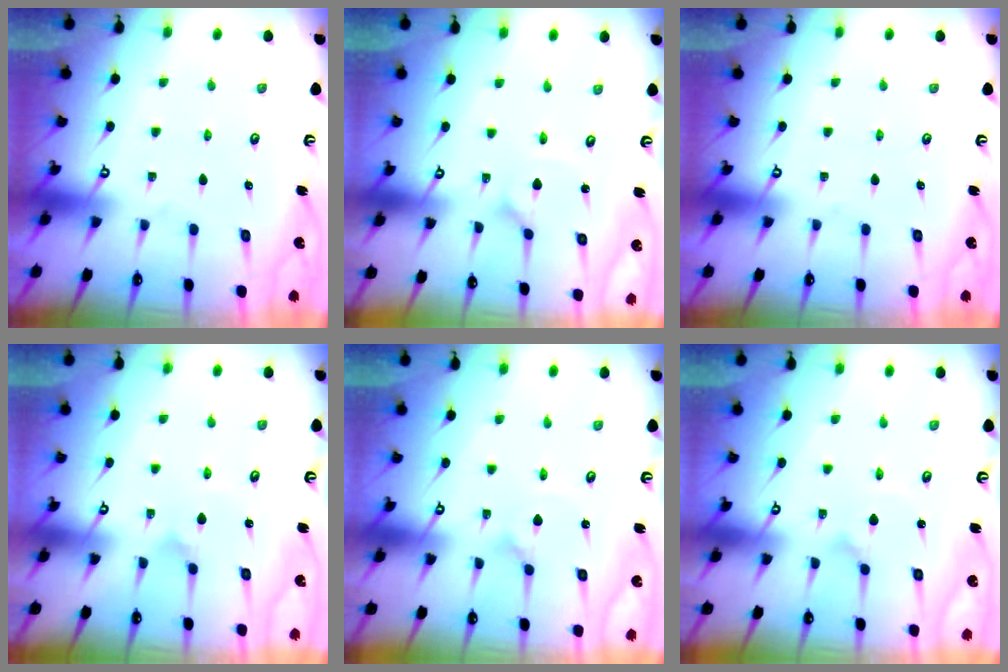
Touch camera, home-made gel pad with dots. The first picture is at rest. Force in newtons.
{"total": 0.9, "press": 0.9, "slide": 0.0}
{"total": 0.0}
{"total": 2.0, "press": 2.0, "slide": 0.1}
{"total": 0.9, "press": 0.9, "slide": 0.0}
{"total": 0.8, "press": 0.8, "slide": 0.1}